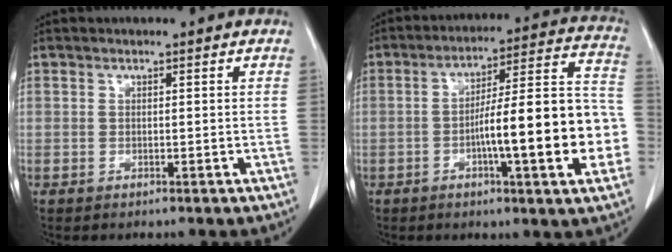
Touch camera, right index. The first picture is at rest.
{"total": 17.9, "force": [-4.4, 1.9, 17.2], "torque": [-0.227, 0.026, -0.063]}